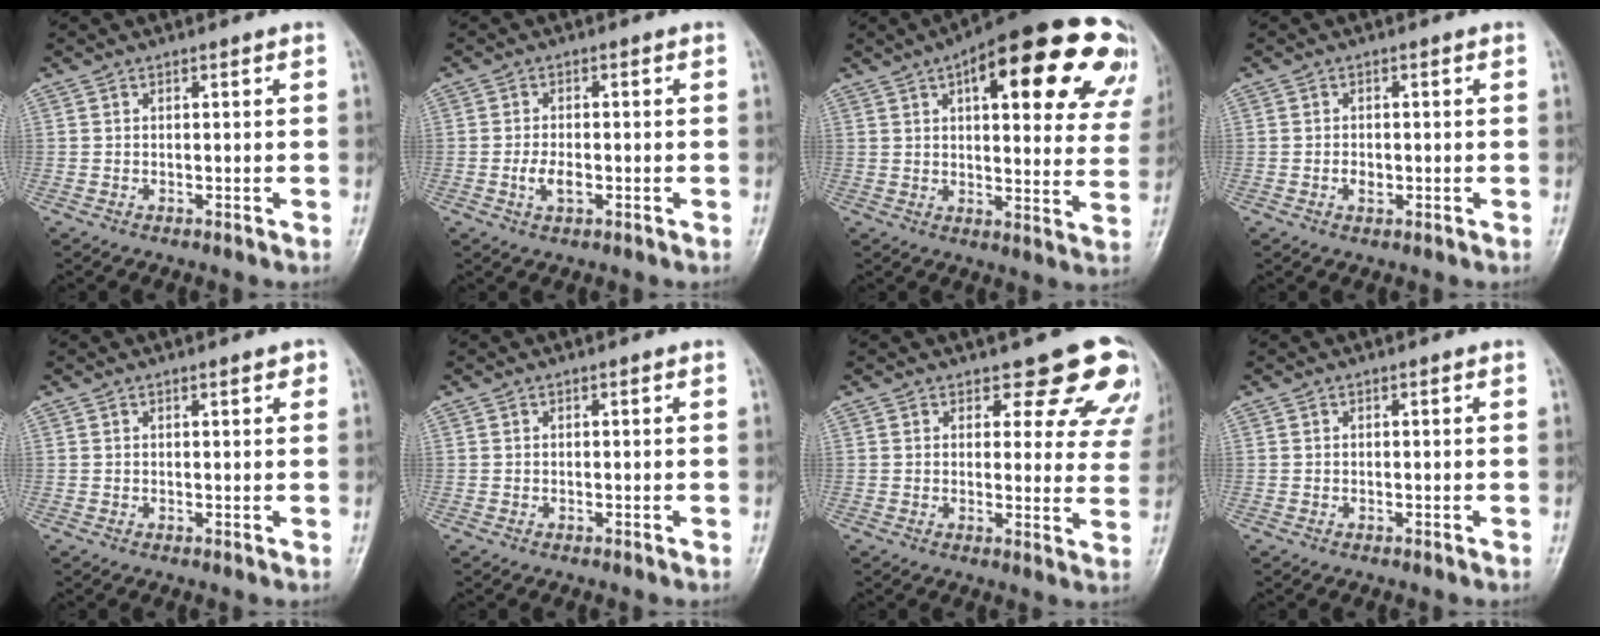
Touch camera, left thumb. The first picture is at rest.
{"total": 3.4, "force": [-1.1, 1.8, 2.6], "torque": [-0.051, 0.004, -0.021]}
{"total": 27.0, "force": [13.2, 10.0, 21.3], "torque": [-0.245, -0.002, 0.164]}
{"total": 1.8, "force": [-0.6, 1.3, 1.1], "torque": [-0.014, 0.002, -0.011]}
{"total": 1.7, "force": [0.9, 0.6, 1.3], "torque": [-0.013, -0.001, 0.010]}
{"total": 0.0}
{"total": 12.0, "force": [10.1, 4.9, 4.0], "torque": [0.013, -0.064, 0.090]}
{"total": 0.0}